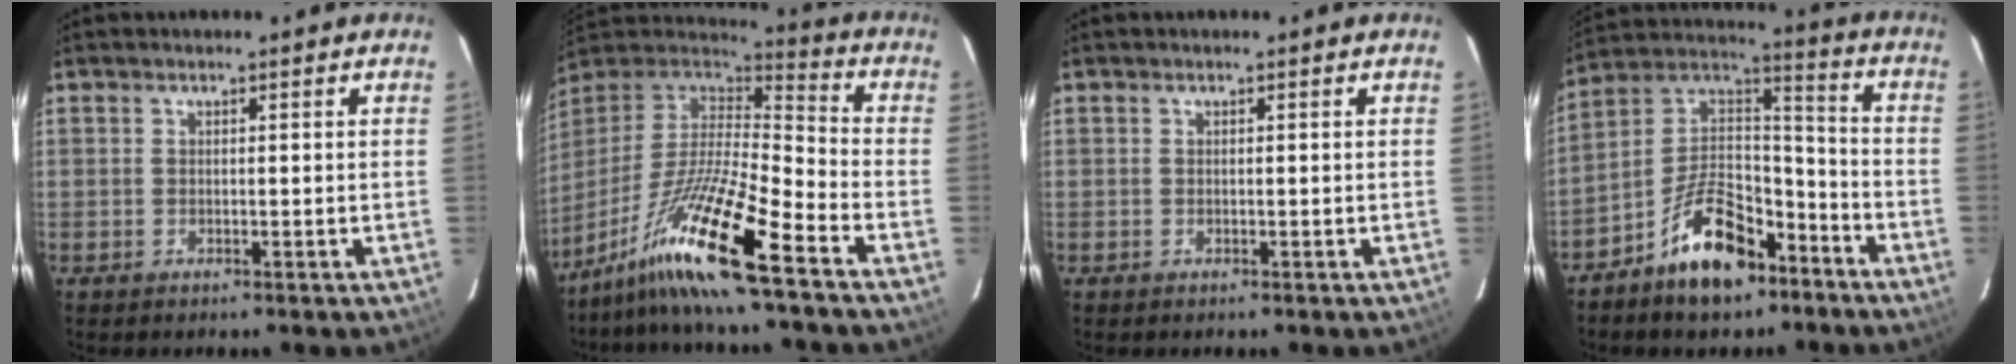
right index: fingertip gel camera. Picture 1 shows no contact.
{"total": 17.3, "force": [-11.9, 0.8, 12.6], "torque": [-0.241, -0.020, -0.227]}
{"total": 0.0}
{"total": 15.6, "force": [-9.6, 7.9, 9.4], "torque": [-0.186, 0.040, -0.156]}